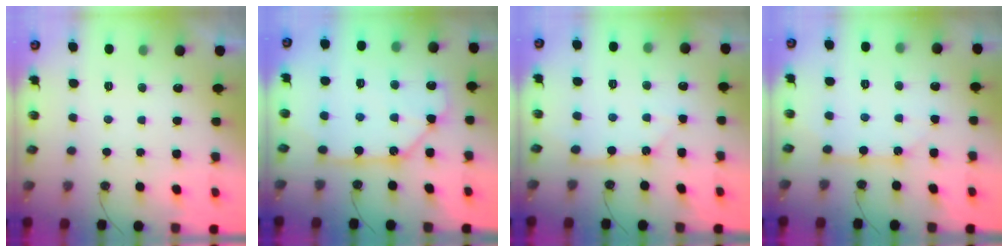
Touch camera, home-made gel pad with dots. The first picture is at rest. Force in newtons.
{"total": 12.4, "press": 12.3, "slide": 1.7}
{"total": 2.8, "press": 2.7, "slide": 0.3}
{"total": 7.7, "press": 7.7, "slide": 0.8}